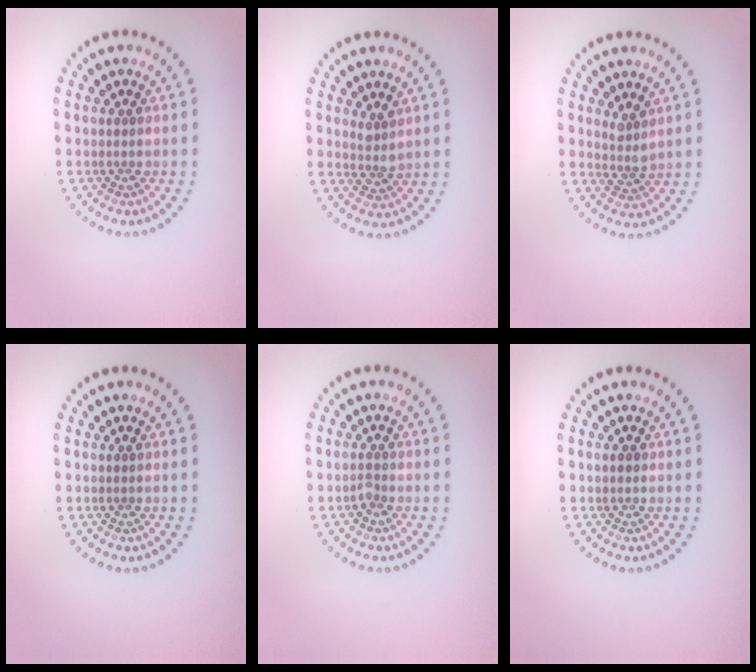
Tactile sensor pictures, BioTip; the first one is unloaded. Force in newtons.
{"total": 1.7, "press": 1.3, "slide": 1.1}
{"total": 1.8, "press": 1.3, "slide": 1.3}
{"total": 0.0}
{"total": 0.8, "press": 0.5, "slide": 0.6}
{"total": 0.7, "press": 0.7, "slide": 0.2}